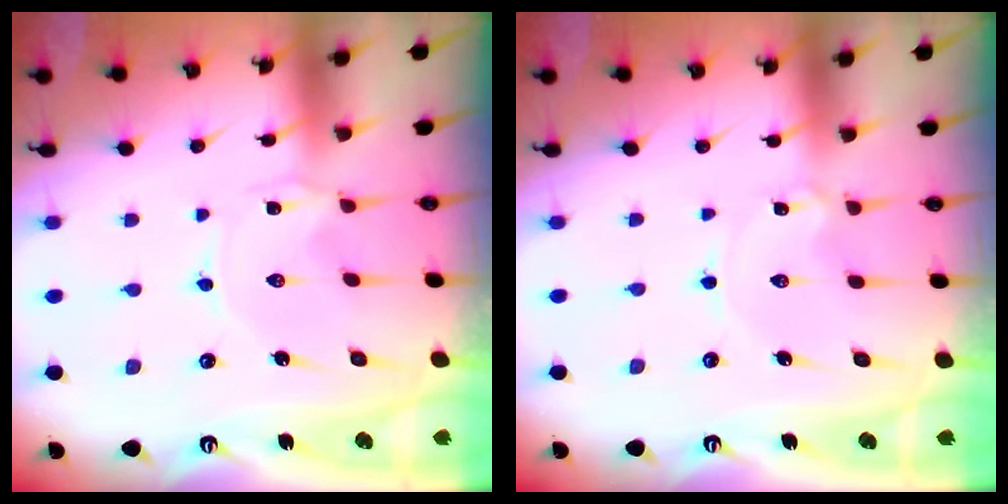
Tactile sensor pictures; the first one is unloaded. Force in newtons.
{"total": 1.2, "press": 1.2, "slide": 0.1}